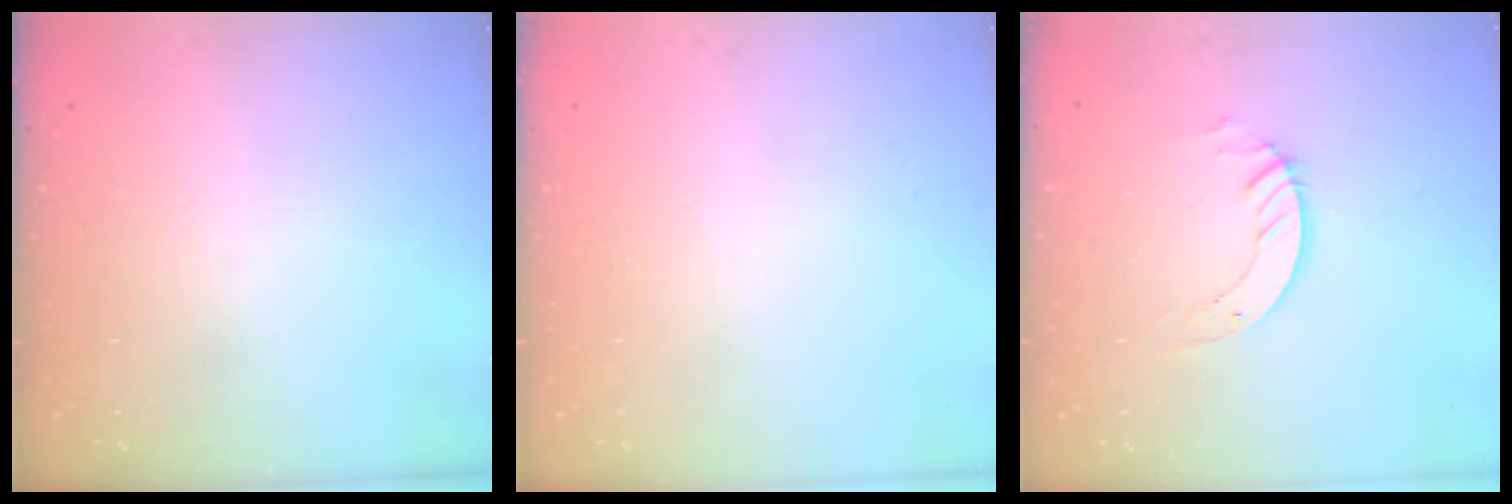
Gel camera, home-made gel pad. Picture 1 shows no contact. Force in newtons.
{"total": 0.0}
{"total": 3.4, "press": 3.4, "slide": 0.1}